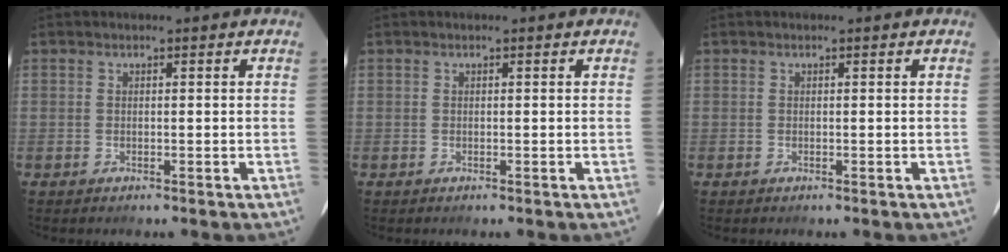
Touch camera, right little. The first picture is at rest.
{"total": 0.0}
{"total": 0.0}